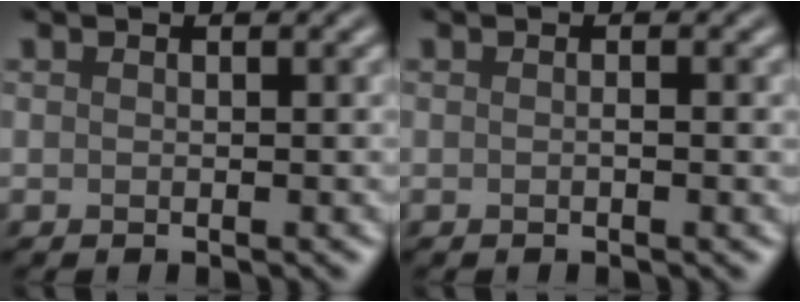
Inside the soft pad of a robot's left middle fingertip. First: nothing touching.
{"total": 0.6, "force": [-0.4, -0.1, 0.4], "torque": [-0.009, 0.000, -0.004]}